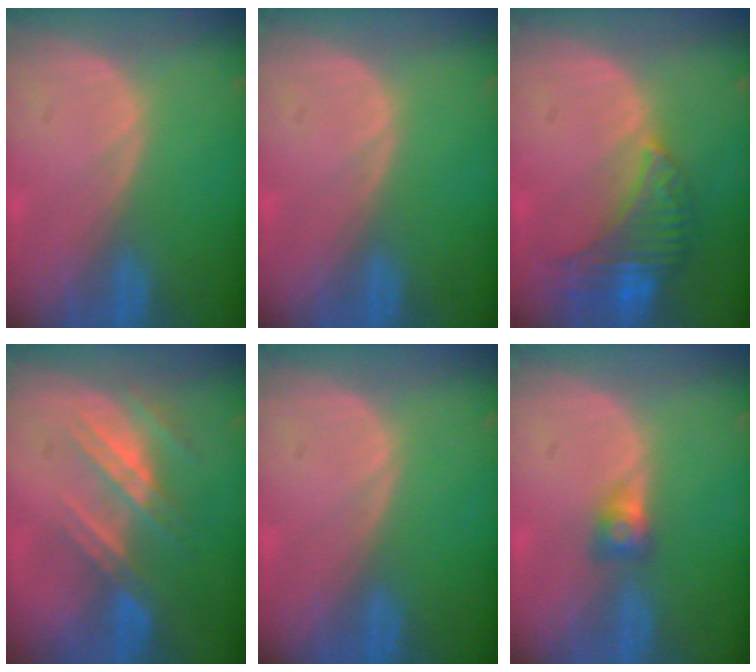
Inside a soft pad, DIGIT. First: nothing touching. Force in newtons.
{"total": 0.0}
{"total": 8.1, "press": 7.3, "slide": 3.5}
{"total": 7.5, "press": 6.6, "slide": 3.4}
{"total": 0.0}
{"total": 2.6, "press": 2.3, "slide": 1.0}